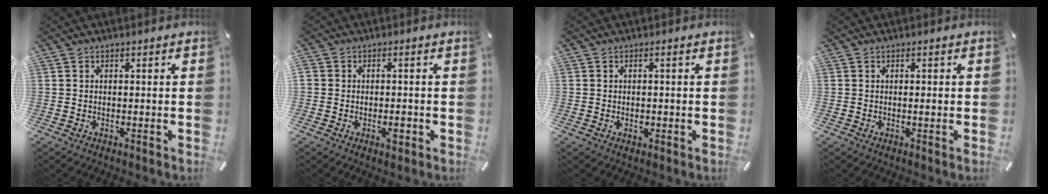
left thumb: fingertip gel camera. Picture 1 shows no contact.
{"total": 2.8, "force": [-1.1, 2.0, 1.7], "torque": [-0.028, 0.004, -0.018]}
{"total": 1.2, "force": [-0.2, 0.6, 1.0], "torque": [-0.019, 0.001, -0.005]}
{"total": 1.4, "force": [-0.1, -0.2, 1.4], "torque": [-0.022, -0.007, -0.002]}